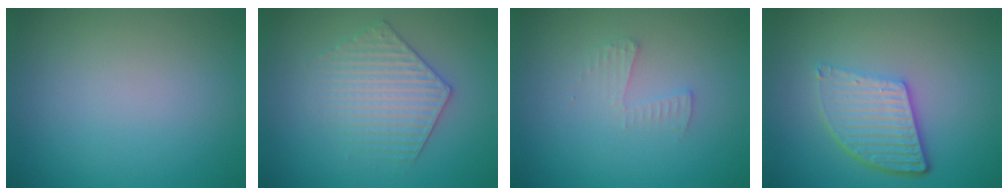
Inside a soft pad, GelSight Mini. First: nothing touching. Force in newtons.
{"total": 3.5, "press": 3.4, "slide": 0.7}
{"total": 1.4, "press": 1.4, "slide": 0.1}
{"total": 5.6, "press": 4.0, "slide": 4.0}